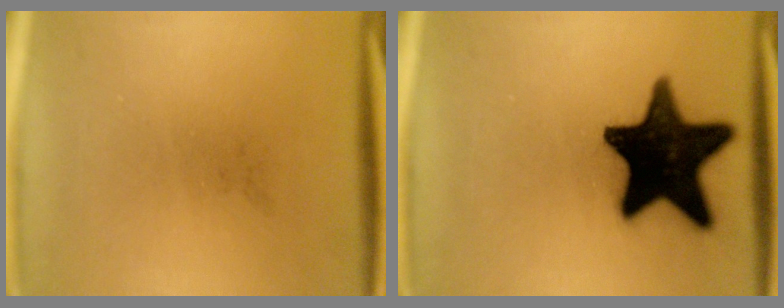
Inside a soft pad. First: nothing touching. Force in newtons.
{"total": 20.0}